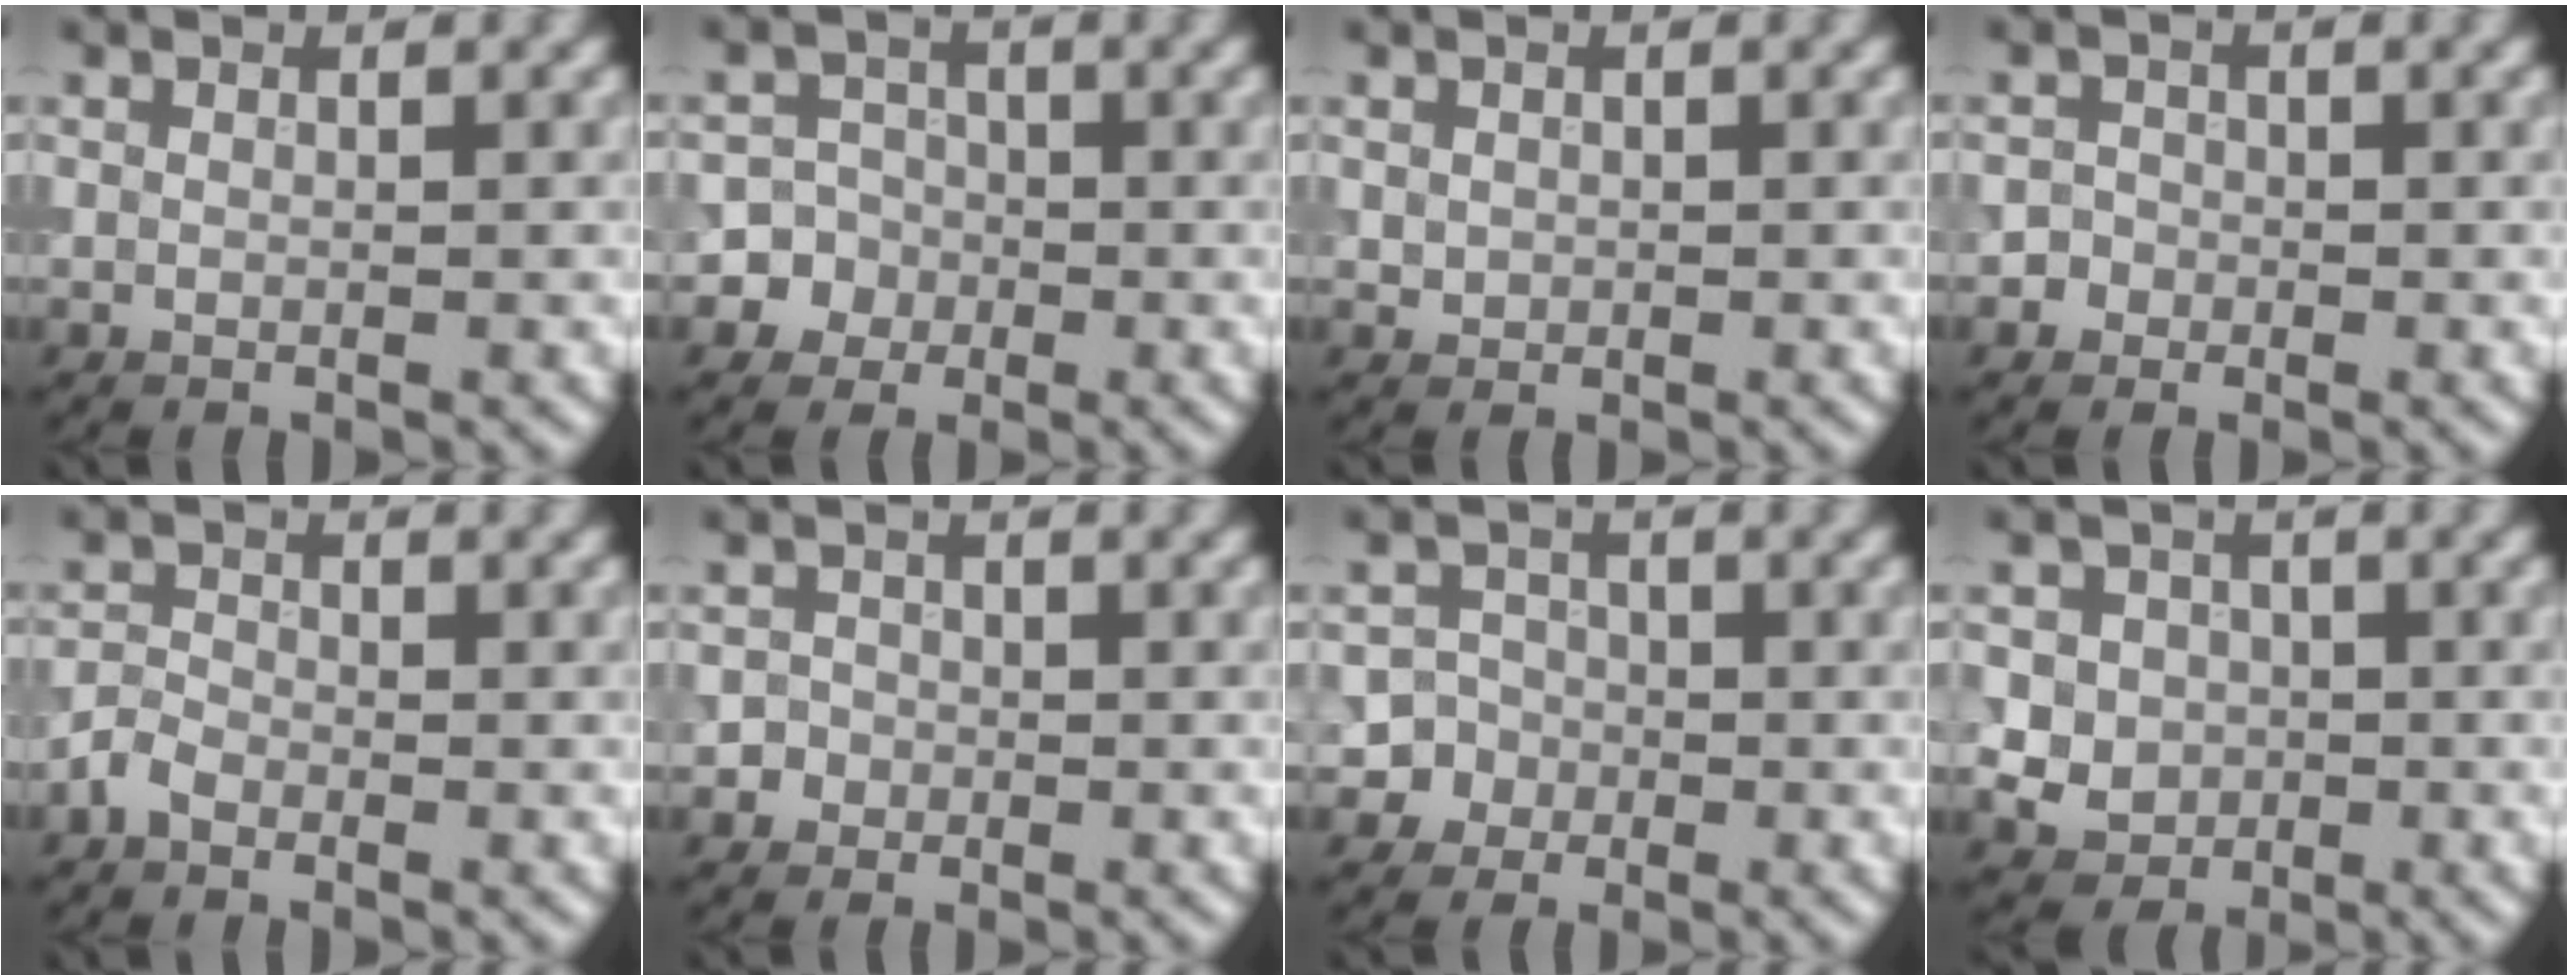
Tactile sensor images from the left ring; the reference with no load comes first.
{"total": 5.3, "force": [-1.9, 4.9, 0.4], "torque": [0.021, 0.009, -0.051]}
{"total": 0.9, "force": [0.1, 0.8, 0.3], "torque": [0.000, -0.003, 0.003]}
{"total": 1.4, "force": [-0.5, 1.3, 0.1], "torque": [0.019, 0.003, -0.010]}
{"total": 1.6, "force": [-1.1, 1.0, 0.8], "torque": [-0.012, 0.004, -0.028]}
{"total": 1.5, "force": [-0.4, 1.4, 0.1], "torque": [0.020, 0.004, -0.012]}
{"total": 4.6, "force": [-1.9, 4.2, 0.3], "torque": [0.024, 0.004, -0.049]}
{"total": 4.9, "force": [0.2, 4.5, 1.8], "torque": [-0.018, 0.017, -0.010]}